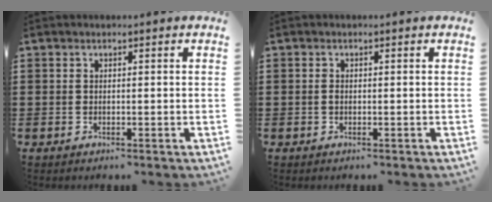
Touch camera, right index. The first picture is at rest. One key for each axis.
{"total": 0.7, "fx": -0.1, "fy": 0.3, "fz": 0.6, "tx": -0.014, "ty": -0.002, "tz": -0.002}